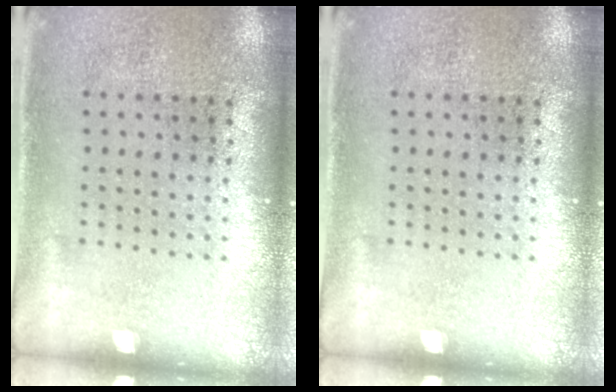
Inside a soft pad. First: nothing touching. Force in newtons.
{"total": 0.0}